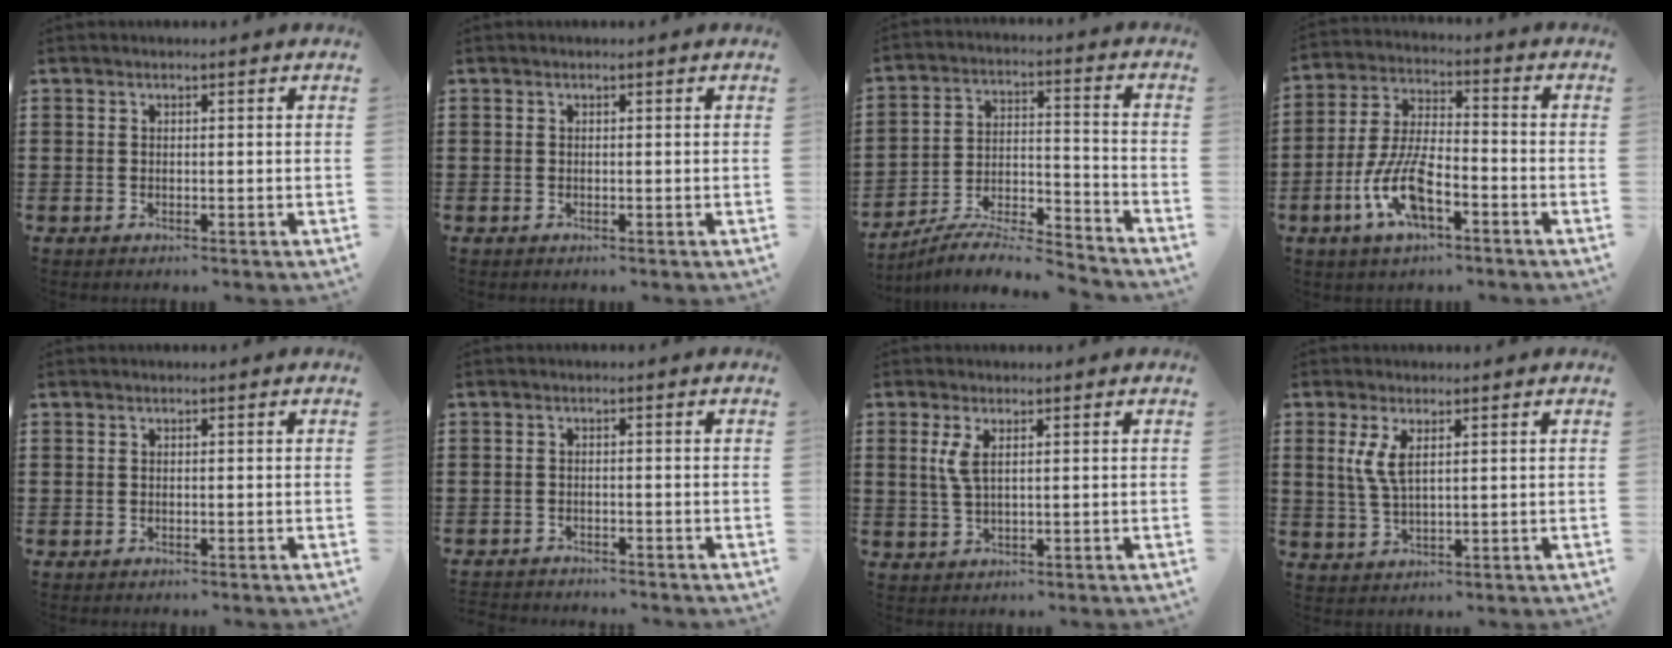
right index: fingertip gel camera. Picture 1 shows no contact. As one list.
[{"total": 0.0}, {"total": 7.3, "force": [-6.9, 0.8, 2.4], "torque": [-0.042, 0.006, -0.134]}, {"total": 9.6, "force": [-4.1, 3.7, 7.8], "torque": [-0.182, -0.006, -0.079]}, {"total": 0.0}, {"total": 1.5, "force": [-1.5, 0.0, -0.1], "torque": [-0.002, 0.000, -0.034]}, {"total": 3.0, "force": [1.1, 1.0, 2.7], "torque": [-0.064, 0.003, 0.015]}, {"total": 4.4, "force": [1.6, 1.5, 3.8], "torque": [-0.089, 0.002, 0.025]}]